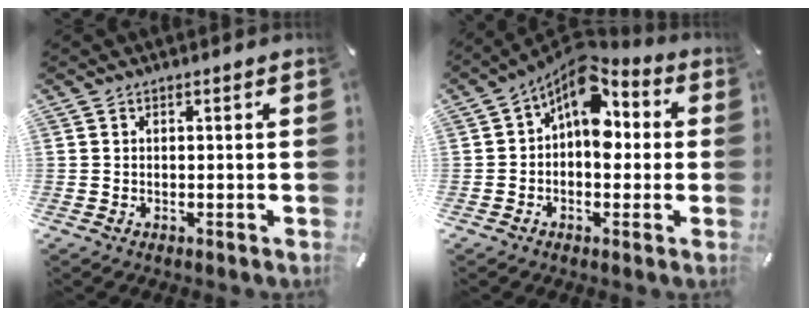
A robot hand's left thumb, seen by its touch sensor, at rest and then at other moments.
{"total": 10.9, "force": [3.3, 6.6, 8.0], "torque": [-0.117, -0.031, 0.058]}